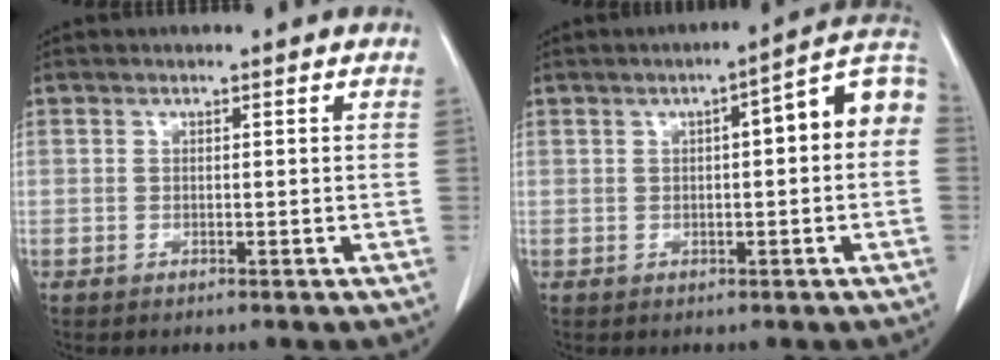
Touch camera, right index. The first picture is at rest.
{"total": 8.5, "force": [0.9, 1.7, 8.3], "torque": [-0.109, 0.035, 0.006]}